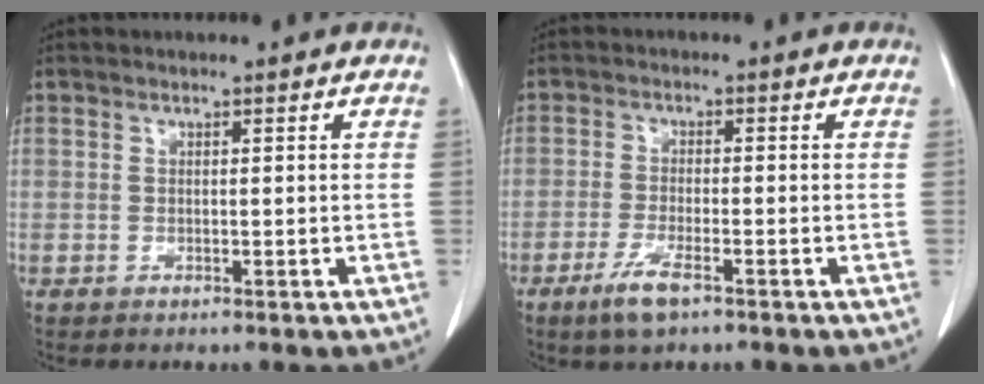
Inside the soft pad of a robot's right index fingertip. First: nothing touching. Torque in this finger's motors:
{"motor_torque": [0.50, -0.40, 0.13, 0.06]}